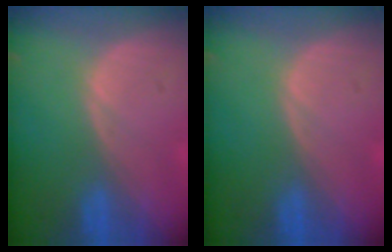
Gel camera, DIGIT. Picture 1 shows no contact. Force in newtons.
{"total": 0.0}